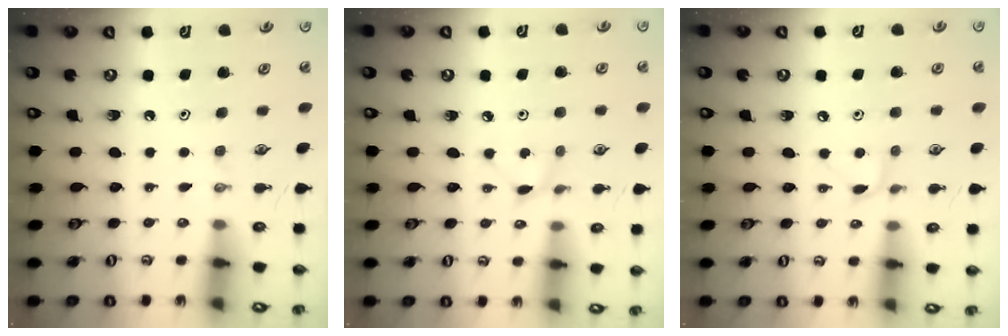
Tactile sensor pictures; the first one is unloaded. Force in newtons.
{"total": 3.0, "press": 3.0, "slide": 0.3}
{"total": 4.9, "press": 4.8, "slide": 0.5}